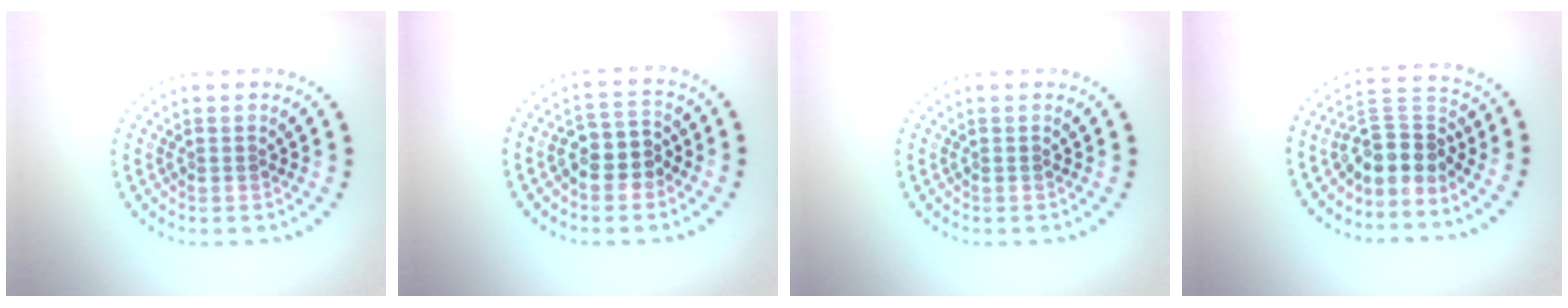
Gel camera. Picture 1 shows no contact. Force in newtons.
{"total": 3.0, "press": 2.8, "slide": 1.1}
{"total": 0.0}
{"total": 3.9, "press": 3.0, "slide": 2.5}